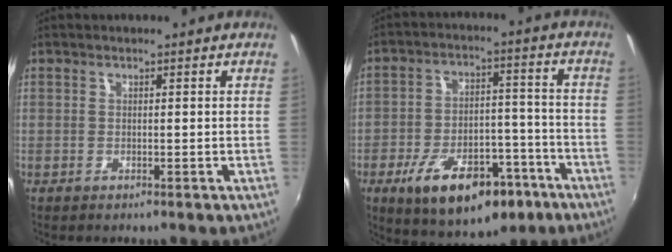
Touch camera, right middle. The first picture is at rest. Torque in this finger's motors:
{"motor_torque": [1.32, -0.82, 0.32, 0.18]}